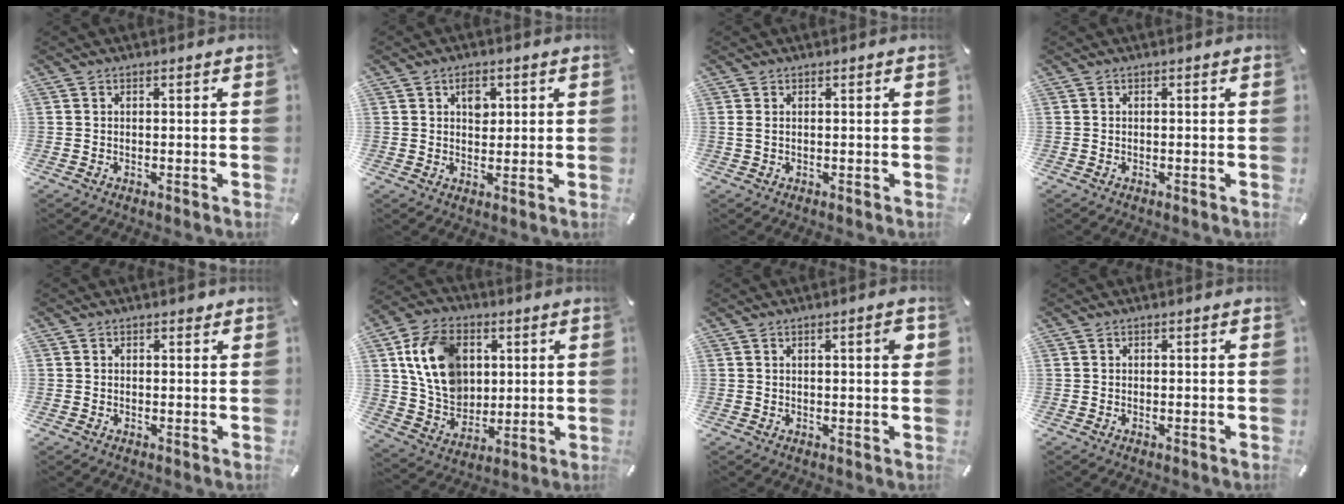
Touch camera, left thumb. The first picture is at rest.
{"total": 3.7, "force": [1.3, 2.7, 2.2], "torque": [-0.016, -0.005, 0.014]}
{"total": 1.1, "force": [0.3, 0.4, 1.0], "torque": [-0.021, -0.001, 0.005]}
{"total": 0.0}
{"total": 1.1, "force": [0.6, 0.9, 0.1], "torque": [0.007, -0.002, 0.010]}
{"total": 15.1, "force": [4.0, 11.9, 8.4], "torque": [-0.174, 0.002, 0.078]}
{"total": 3.1, "force": [1.1, 0.5, 2.8], "torque": [-0.047, -0.001, 0.015]}
{"total": 0.0}